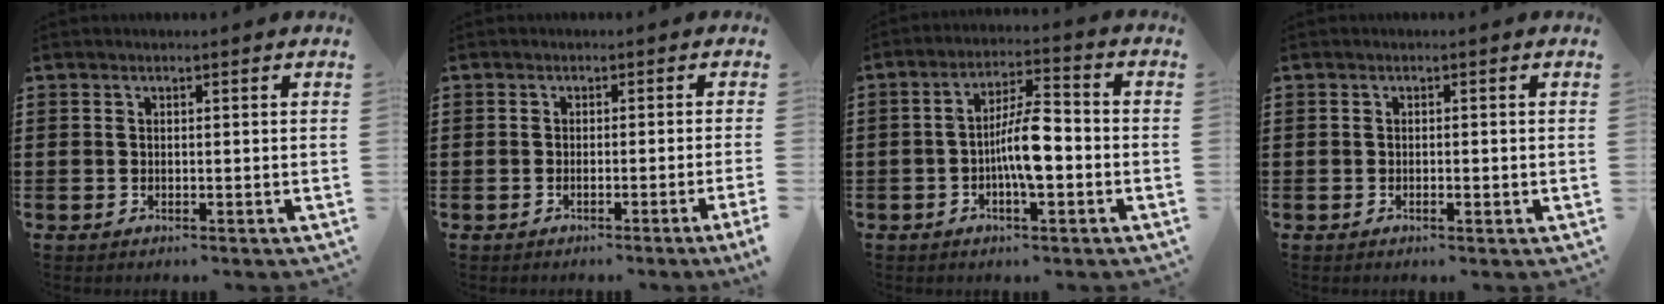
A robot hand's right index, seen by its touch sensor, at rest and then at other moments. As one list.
[{"total": 1.4, "force": [-0.8, -0.7, 0.9], "torque": [-0.017, -0.010, -0.015]}, {"total": 7.8, "force": [-1.7, 2.2, 7.3], "torque": [-0.147, 0.000, -0.036]}, {"total": 0.8, "force": [-0.2, 0.2, 0.7], "torque": [-0.013, -0.002, -0.003]}]